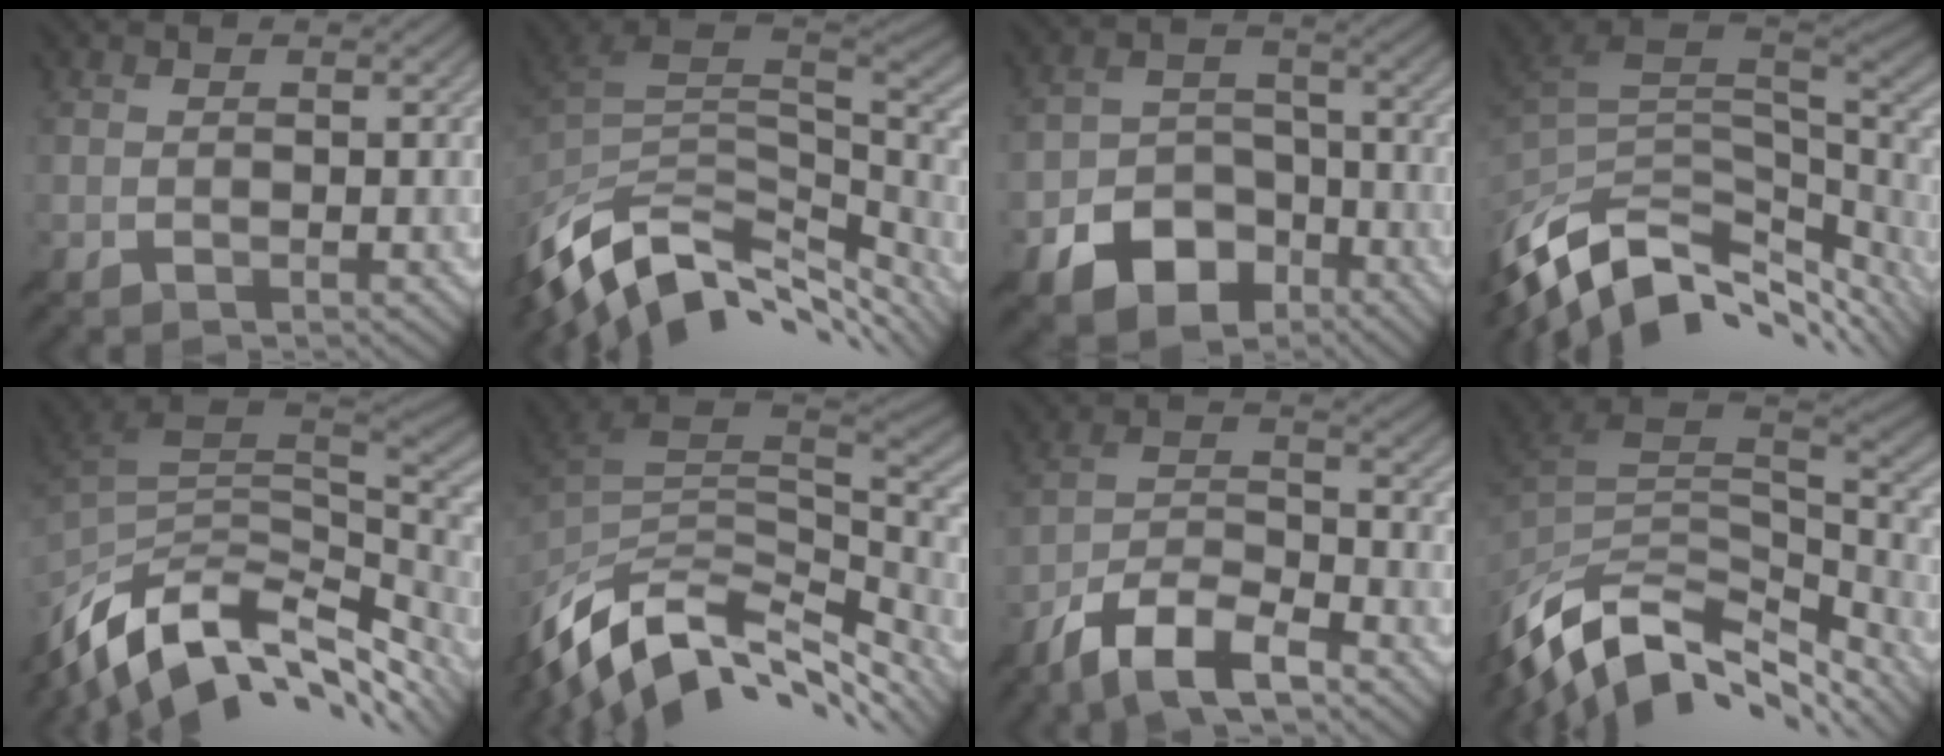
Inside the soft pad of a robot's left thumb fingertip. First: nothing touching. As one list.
[{"total": 13.3, "force": [-7.1, 7.0, 8.8], "torque": [-0.218, -0.014, -0.123]}, {"total": 8.9, "force": [-5.2, 5.9, 4.3], "torque": [-0.084, -0.014, -0.093]}, {"total": 12.3, "force": [-6.0, 6.2, 8.7], "torque": [-0.204, -0.014, -0.095]}, {"total": 14.7, "force": [-6.8, 7.5, 10.7], "torque": [-0.250, -0.017, -0.115]}, {"total": 14.2, "force": [-7.7, 7.3, 9.5], "torque": [-0.230, -0.017, -0.136]}, {"total": 9.9, "force": [-7.2, 3.0, 6.2], "torque": [-0.109, 0.006, -0.149]}, {"total": 14.2, "force": [-8.7, 7.0, 8.8], "torque": [-0.229, -0.015, -0.152]}]